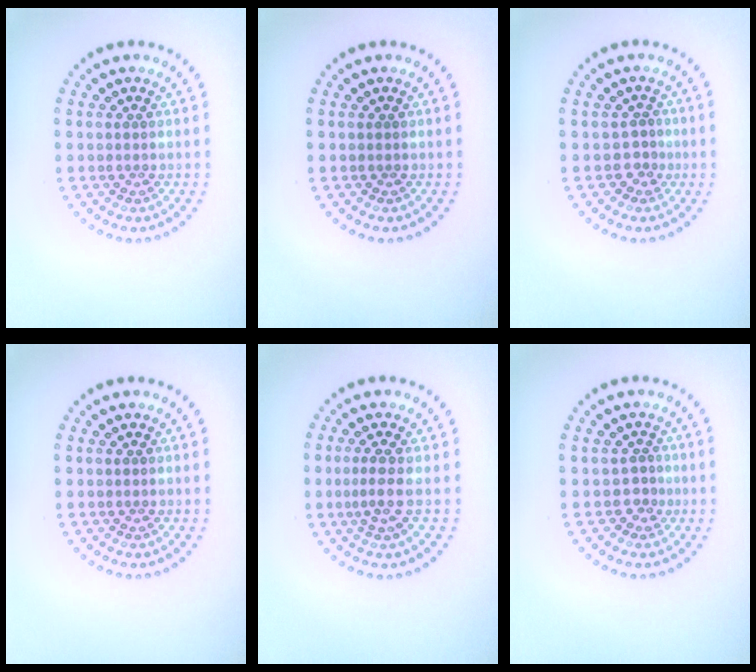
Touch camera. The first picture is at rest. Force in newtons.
{"total": 0.0}
{"total": 1.3, "press": 0.9, "slide": 0.9}
{"total": 0.0}
{"total": 2.1, "press": 1.4, "slide": 1.6}
{"total": 1.0, "press": 0.8, "slide": 0.7}